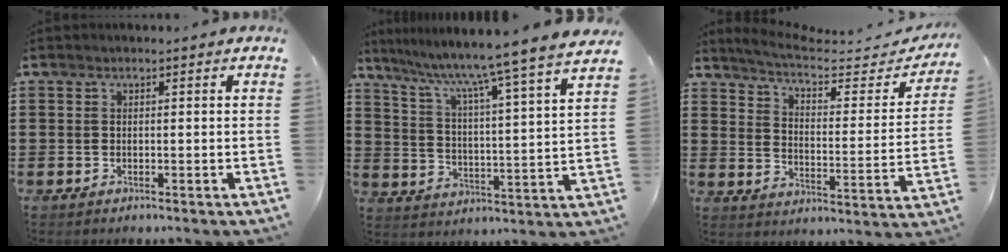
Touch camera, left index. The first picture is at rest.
{"total": 6.8, "force": [5.9, -1.9, 2.9], "torque": [-0.083, -0.057, 0.086]}
{"total": 5.5, "force": [4.9, 1.0, 2.3], "torque": [-0.066, -0.035, 0.078]}